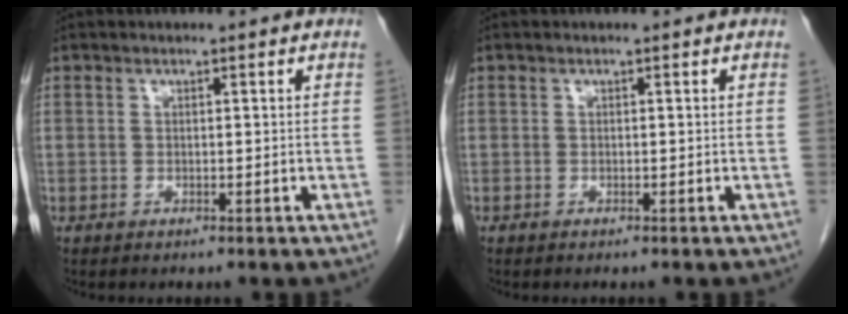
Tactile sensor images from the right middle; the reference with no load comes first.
{"total": 0.0}